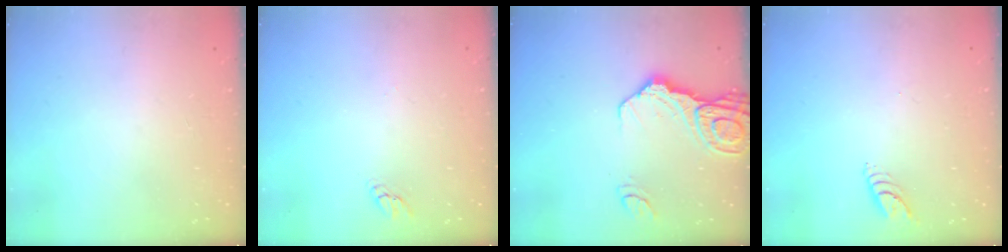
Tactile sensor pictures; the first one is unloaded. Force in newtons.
{"total": 2.2, "press": 2.2, "slide": 0.2}
{"total": 14.2, "press": 14.1, "slide": 1.7}
{"total": 4.8, "press": 4.8, "slide": 0.4}